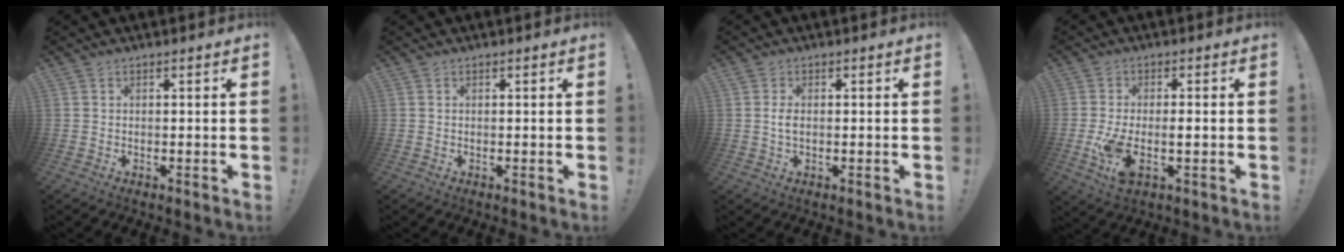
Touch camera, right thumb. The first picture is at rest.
{"total": 0.0}
{"total": 2.2, "force": [0.0, 1.2, 1.9], "torque": [-0.042, 0.001, -0.004]}
{"total": 7.2, "force": [-1.8, 3.1, 6.2], "torque": [-0.140, -0.008, -0.034]}